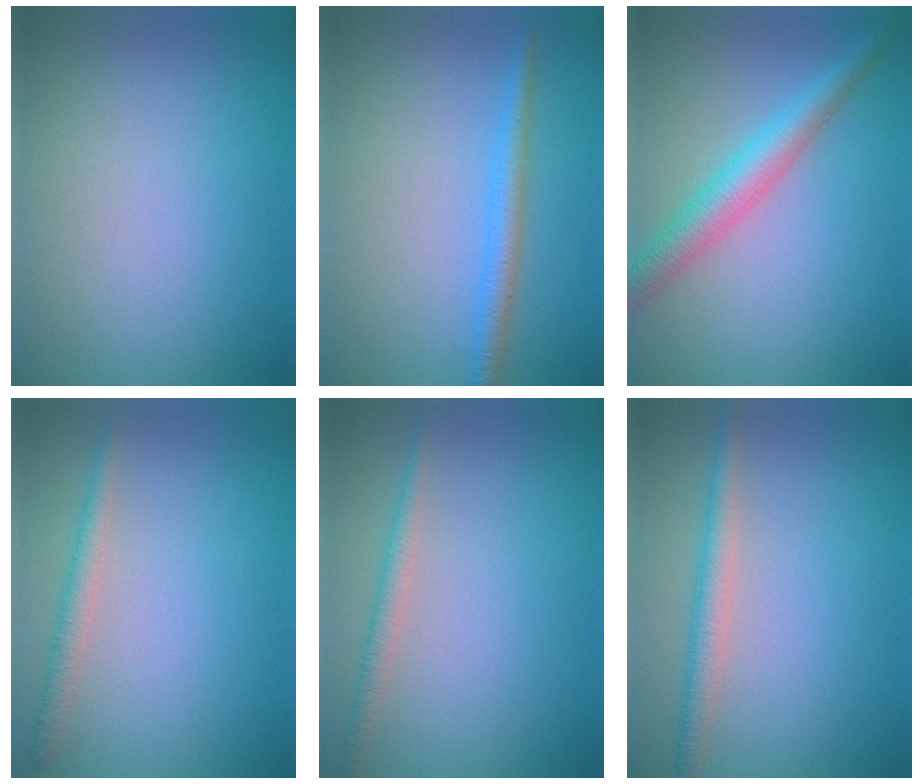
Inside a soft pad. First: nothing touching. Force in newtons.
{"total": 2.6, "press": 2.6, "slide": 0.1}
{"total": 4.1, "press": 4.1, "slide": 0.0}
{"total": 1.9, "press": 1.9, "slide": 0.0}
{"total": 1.7, "press": 1.7, "slide": 0.1}
{"total": 2.6, "press": 2.6, "slide": 0.1}